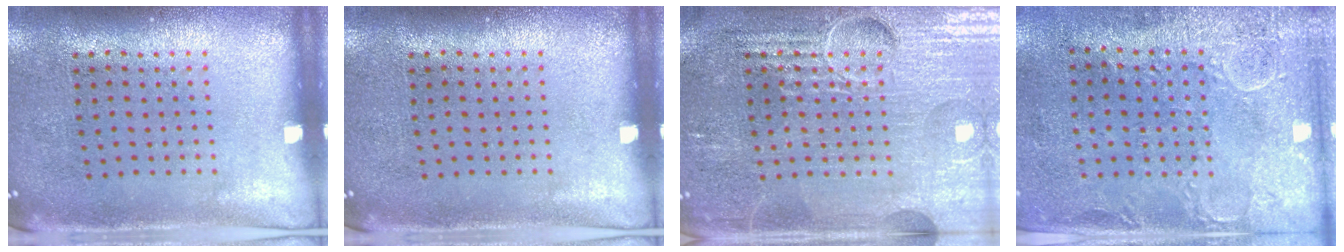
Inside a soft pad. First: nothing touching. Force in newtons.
{"total": 0.0}
{"total": 4.5, "press": 4.5, "slide": 0.6}
{"total": 2.9, "press": 2.3, "slide": 1.7}